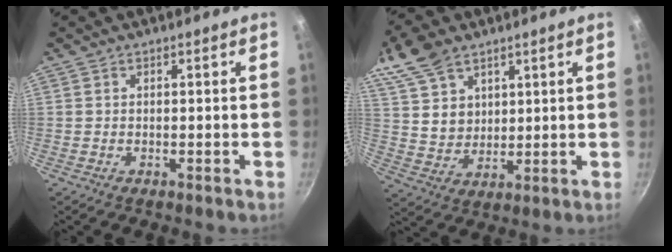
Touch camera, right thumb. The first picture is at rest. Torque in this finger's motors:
{"motor_torque": [-0.09, 0.23, 0.39, 0.26, 0.04]}